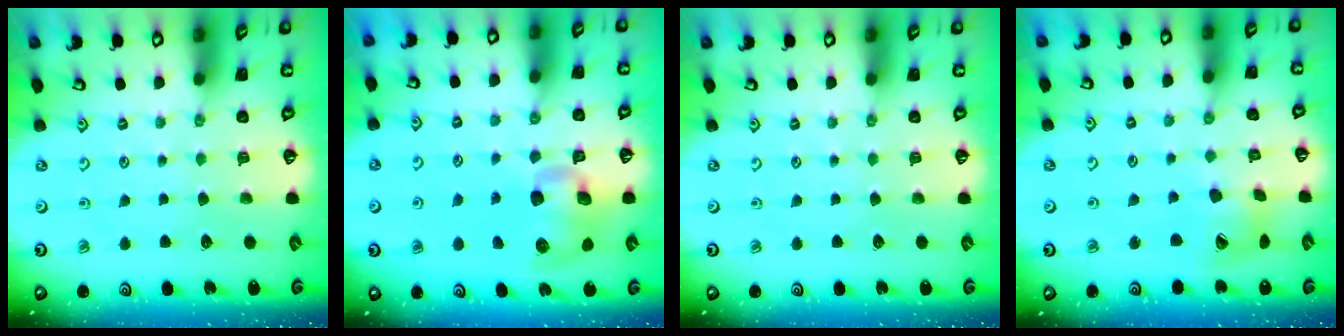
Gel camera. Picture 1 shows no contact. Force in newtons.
{"total": 10.5, "press": 10.4, "slide": 1.8}
{"total": 0.0}
{"total": 13.4, "press": 13.3, "slide": 1.8}